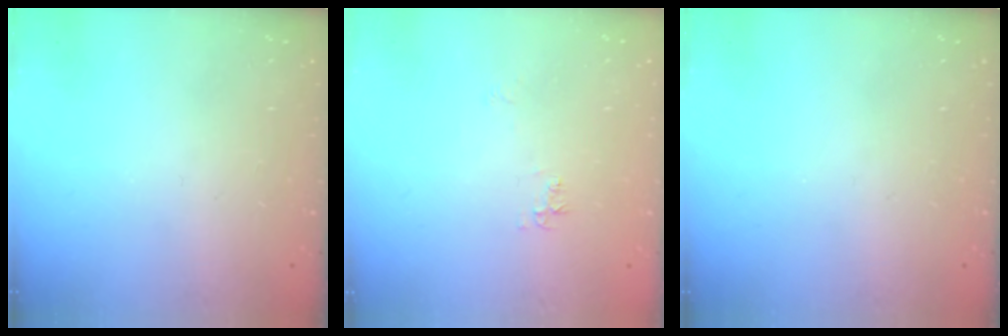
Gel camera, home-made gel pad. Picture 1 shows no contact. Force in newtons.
{"total": 4.9, "press": 4.9, "slide": 0.6}
{"total": 0.0}